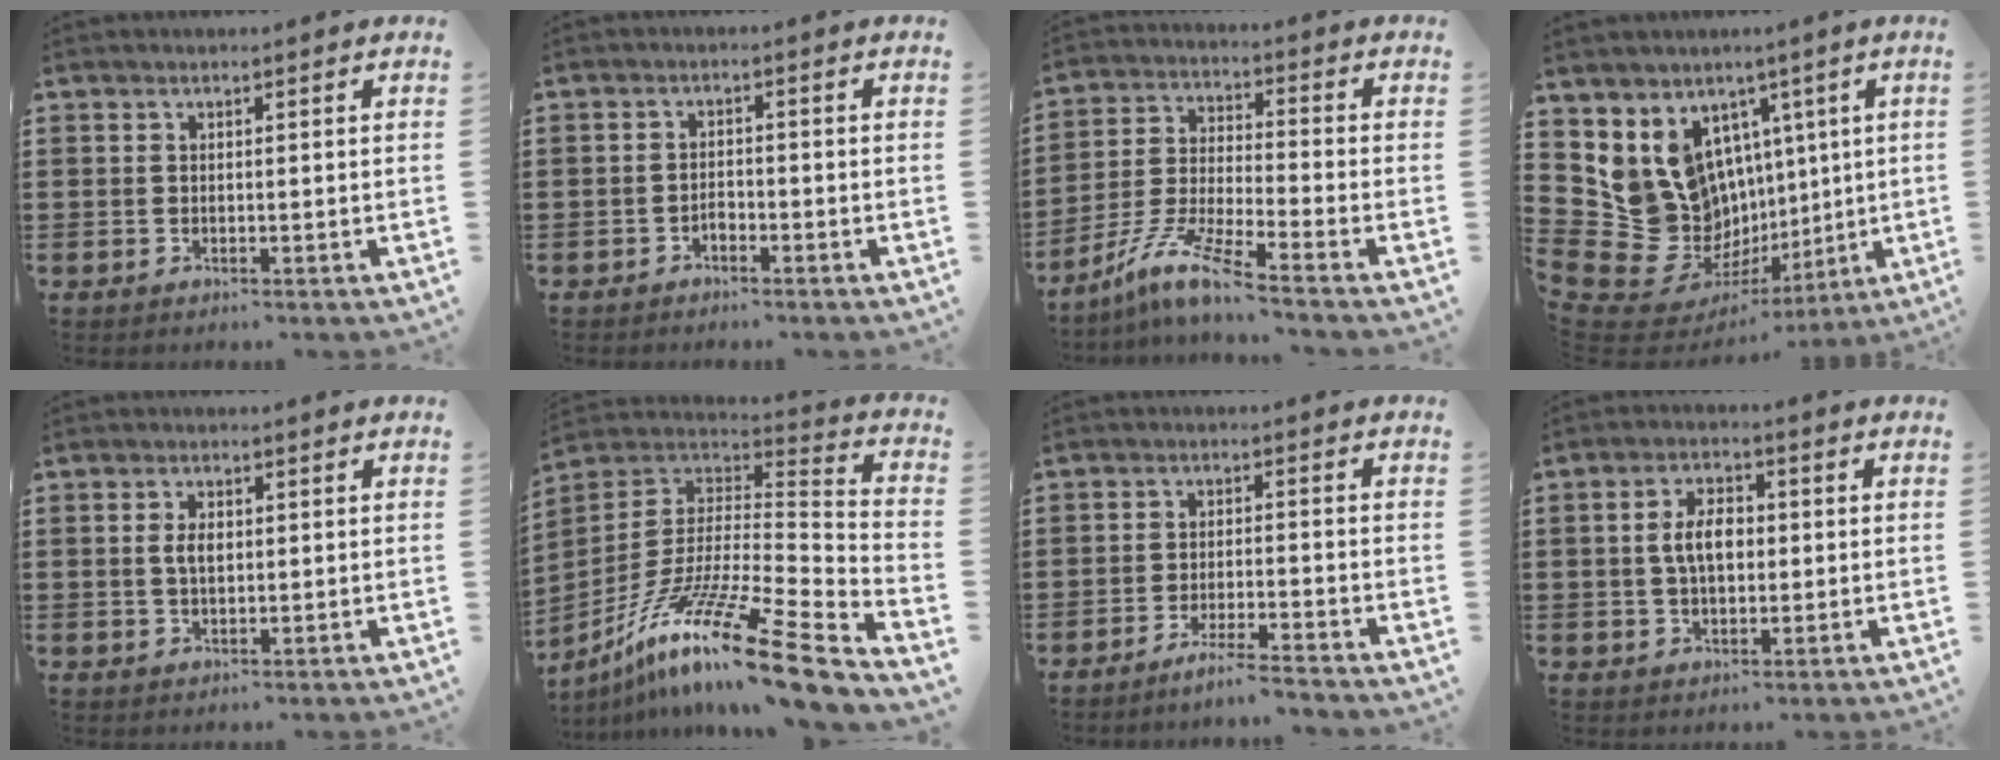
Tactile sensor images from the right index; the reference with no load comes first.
{"total": 1.5, "force": [-1.1, 0.7, 0.7], "torque": [-0.018, 0.000, -0.022]}
{"total": 8.7, "force": [-6.9, -0.1, 5.3], "torque": [-0.133, -0.014, -0.146]}
{"total": 15.0, "force": [2.0, 13.9, 5.4], "torque": [-0.160, -0.048, 0.065]}
{"total": 2.8, "force": [0.3, 1.4, 2.4], "torque": [-0.049, 0.006, 0.003]}
{"total": 17.1, "force": [-11.6, 1.7, 12.4], "torque": [-0.230, 0.022, -0.211]}
{"total": 3.9, "force": [-3.6, -0.5, 1.3], "torque": [-0.030, -0.008, -0.072]}
{"total": 5.5, "force": [0.2, 3.0, 4.6], "torque": [-0.092, 0.006, -0.003]}